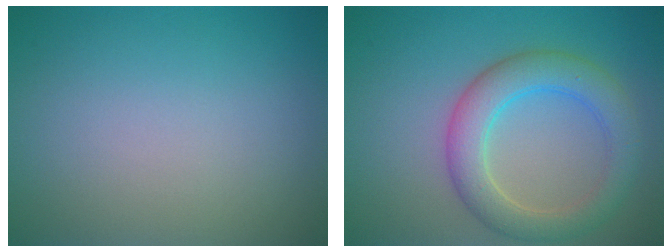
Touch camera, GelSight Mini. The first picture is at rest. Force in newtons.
{"total": 5.1, "press": 5.1, "slide": 0.2}